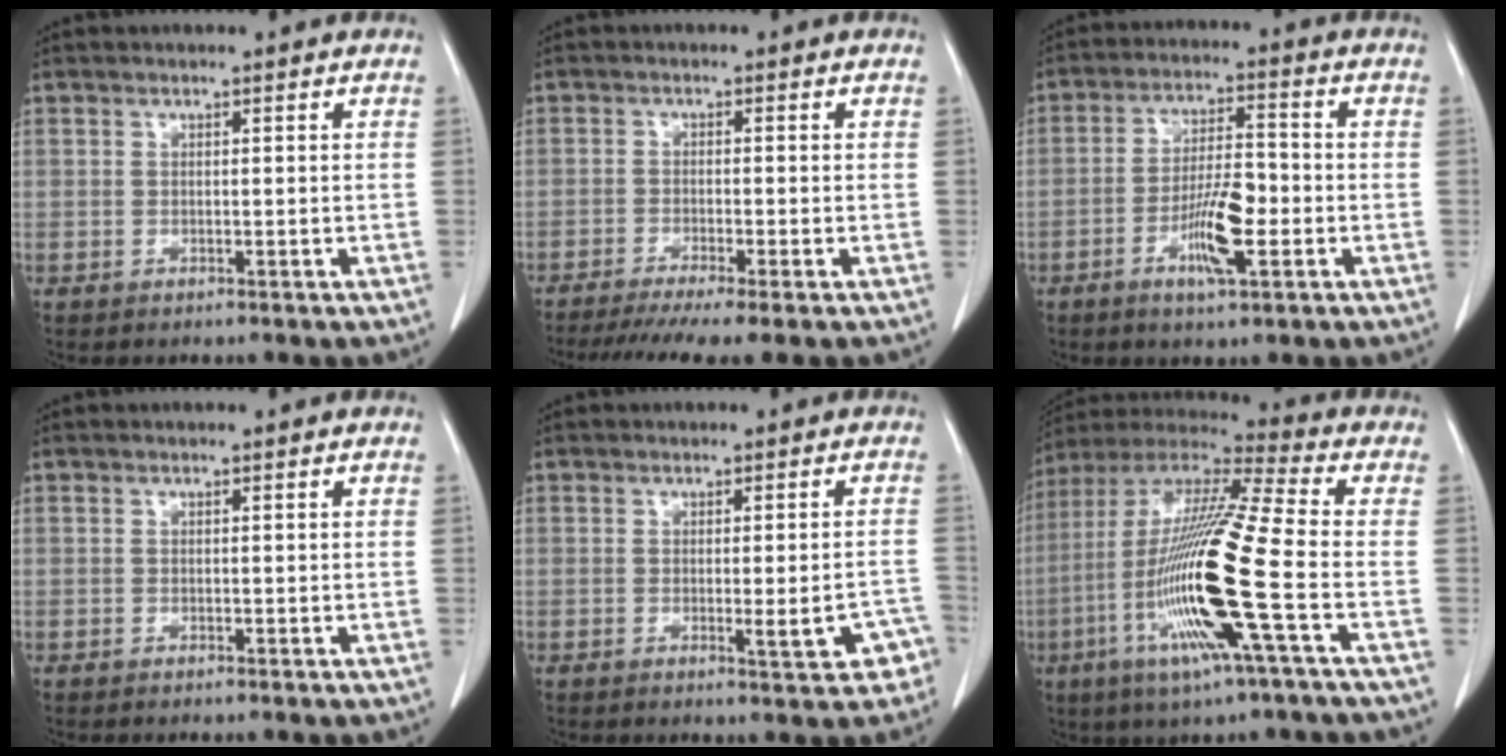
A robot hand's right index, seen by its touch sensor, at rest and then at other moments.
{"total": 8.6, "force": [-6.7, -0.4, 5.4], "torque": [-0.079, -0.018, -0.104]}
{"total": 8.6, "force": [-2.9, 1.8, 7.9], "torque": [-0.148, 0.000, -0.051]}
{"total": 0.0}
{"total": 4.9, "force": [-1.9, 1.1, 4.4], "torque": [-0.043, 0.002, -0.022]}
{"total": 20.2, "force": [-5.6, -0.2, 19.5], "torque": [-0.408, -0.023, -0.119]}